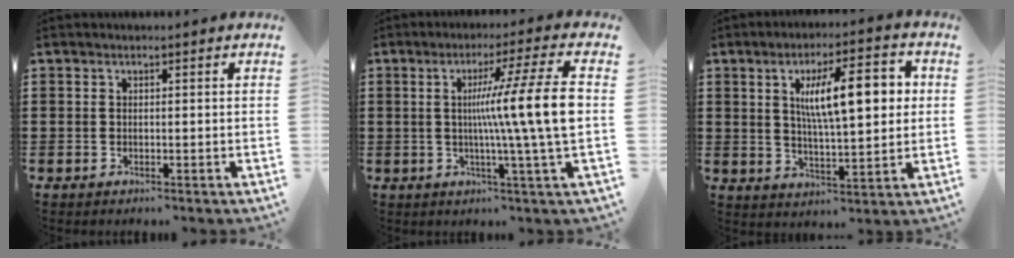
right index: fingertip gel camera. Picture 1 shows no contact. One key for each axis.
{"total": 13.3, "fx": 0.3, "fy": -0.6, "fz": 13.3, "tx": -0.221, "ty": -0.011, "tz": -0.007}
{"total": 11.5, "fx": 2.8, "fy": 3.8, "fz": 10.5, "tx": -0.179, "ty": 0.005, "tz": 0.041}